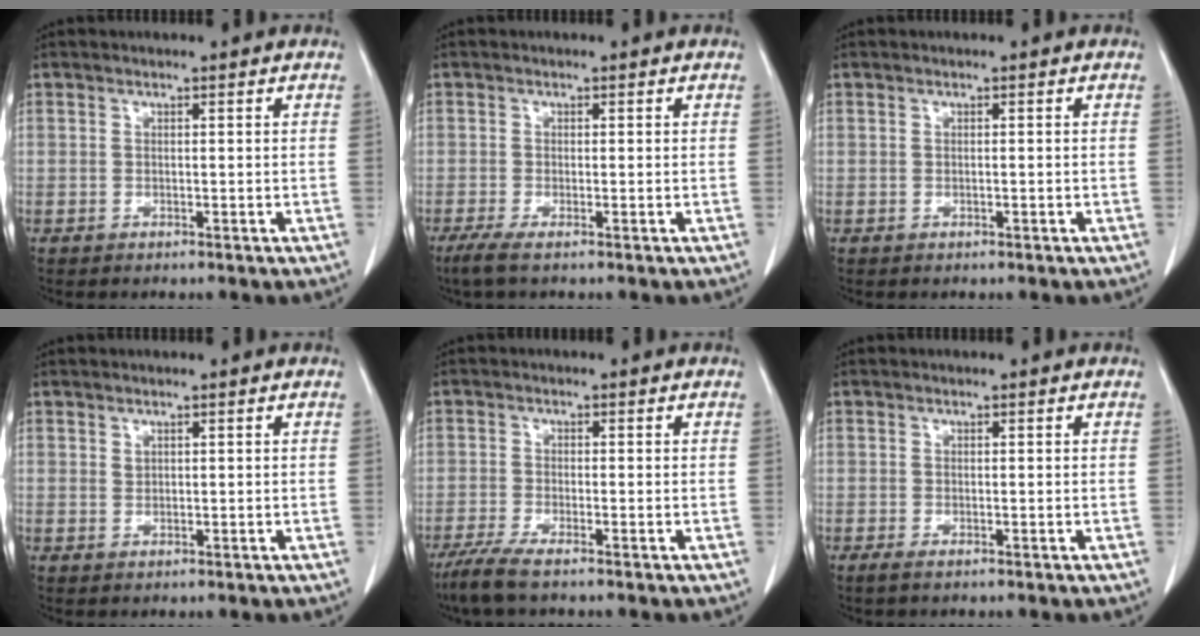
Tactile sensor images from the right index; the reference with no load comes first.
{"total": 2.1, "force": [-1.3, 0.1, 1.6], "torque": [-0.037, -0.008, -0.029]}
{"total": 0.0}
{"total": 0.5, "force": [0.4, 0.3, 0.1], "torque": [0.000, -0.002, 0.006]}
{"total": 4.1, "force": [-3.1, 0.0, 2.7], "torque": [-0.056, -0.012, -0.064]}
{"total": 0.6, "force": [-0.4, 0.0, 0.5], "torque": [-0.012, -0.002, -0.008]}